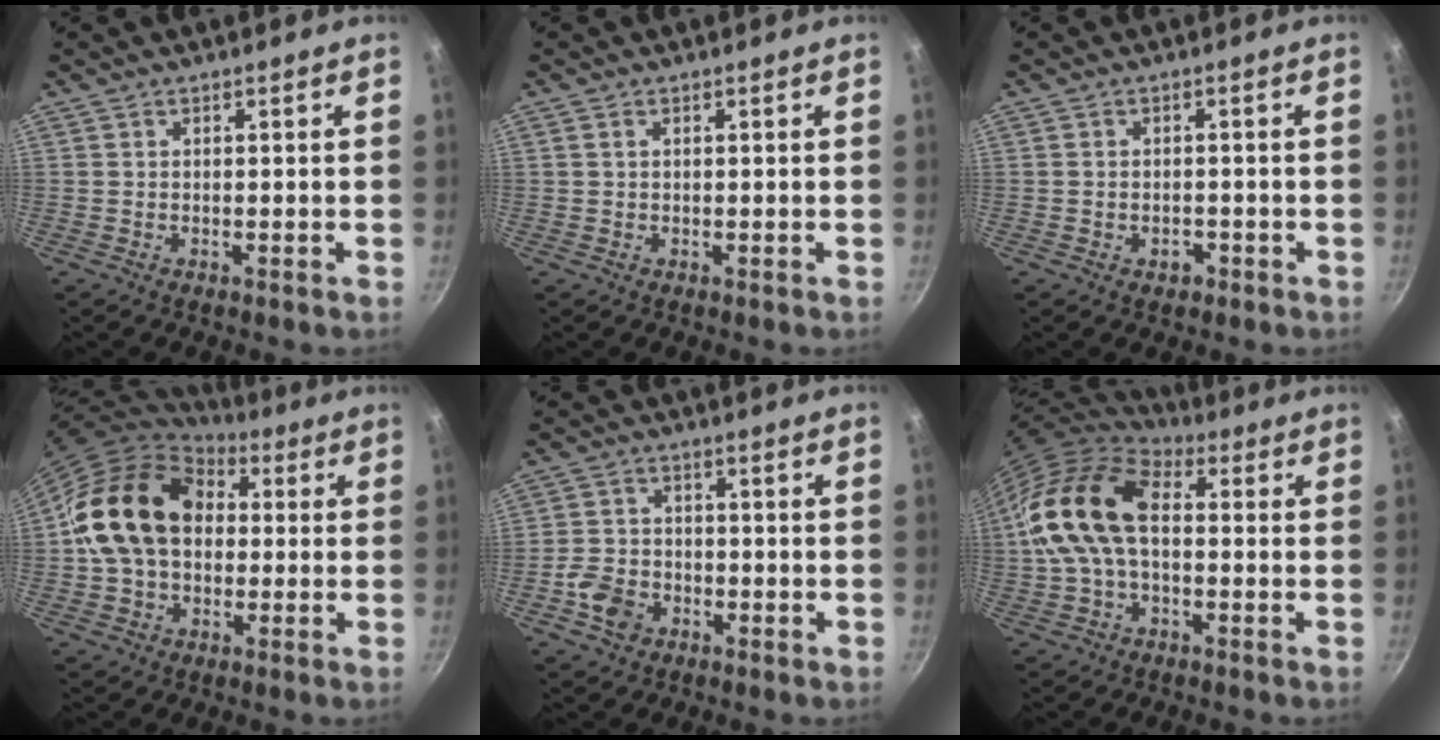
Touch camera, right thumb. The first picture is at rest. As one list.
[{"total": 0.6, "force": [0.2, 0.3, 0.4], "torque": [-0.007, 0.002, 0.002]}, {"total": 2.0, "force": [-1.0, 1.4, 1.0], "torque": [-0.012, 0.010, -0.010]}, {"total": 19.0, "force": [1.9, 14.1, 12.6], "torque": [-0.203, 0.037, 0.023]}, {"total": 6.6, "force": [-2.8, 5.1, 3.1], "torque": [-0.051, 0.025, -0.058]}, {"total": 16.1, "force": [0.6, 10.0, 12.6], "torque": [-0.224, 0.036, -0.004]}]